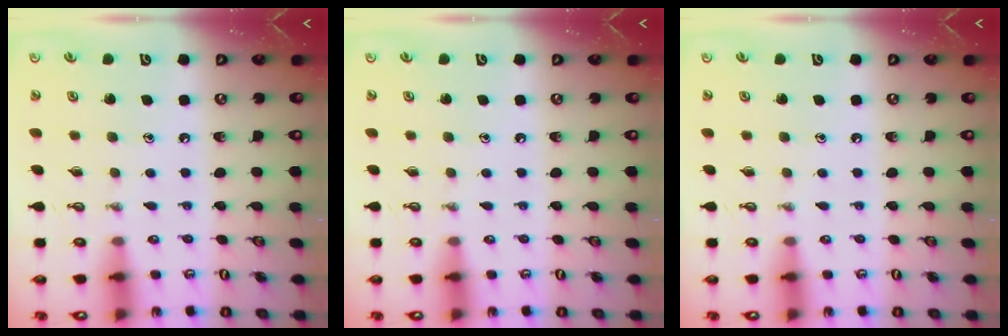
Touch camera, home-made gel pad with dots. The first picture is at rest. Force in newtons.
{"total": 0.0}
{"total": 0.0}